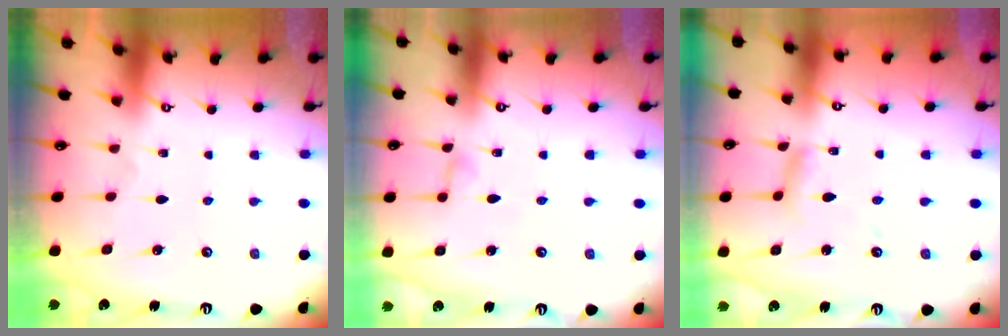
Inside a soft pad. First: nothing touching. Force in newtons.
{"total": 2.3, "press": 2.3, "slide": 0.2}
{"total": 6.6, "press": 6.6, "slide": 0.5}